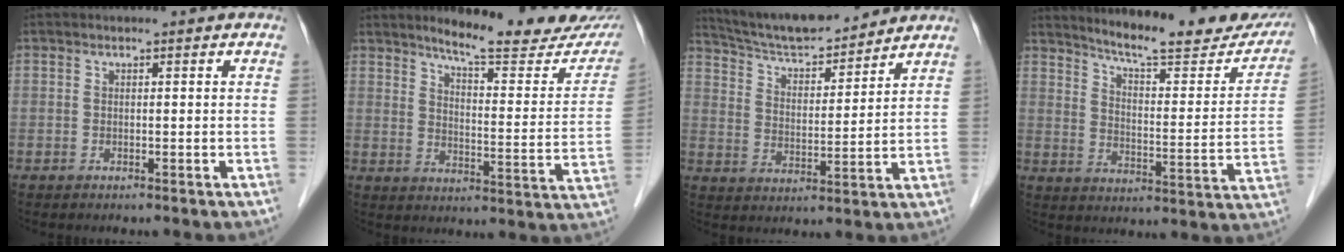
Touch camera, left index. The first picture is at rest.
{"total": 18.0, "force": [16.0, 2.2, 8.0], "torque": [-0.100, -0.060, 0.195]}
{"total": 13.2, "force": [12.4, 1.8, 4.2], "torque": [-0.078, 0.011, 0.210]}
{"total": 20.7, "force": [18.6, 2.8, 8.7], "torque": [-0.118, -0.055, 0.238]}